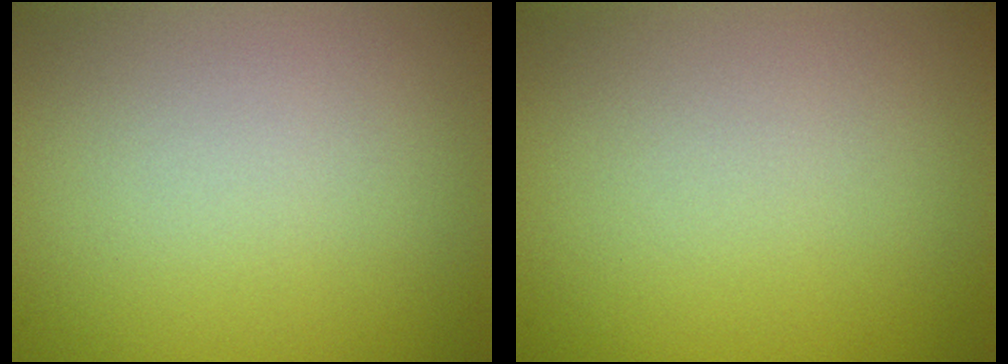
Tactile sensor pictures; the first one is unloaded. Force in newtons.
{"total": 0.0}